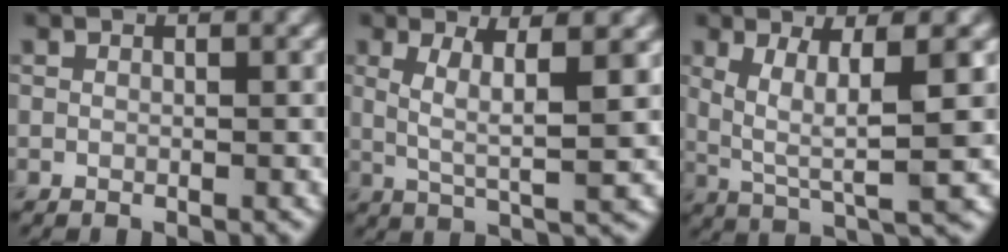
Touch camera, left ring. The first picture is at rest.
{"total": 4.7, "force": [1.4, 1.0, 4.4], "torque": [-0.085, -0.002, 0.028]}
{"total": 5.7, "force": [1.1, 1.1, 5.5], "torque": [-0.106, -0.003, 0.025]}